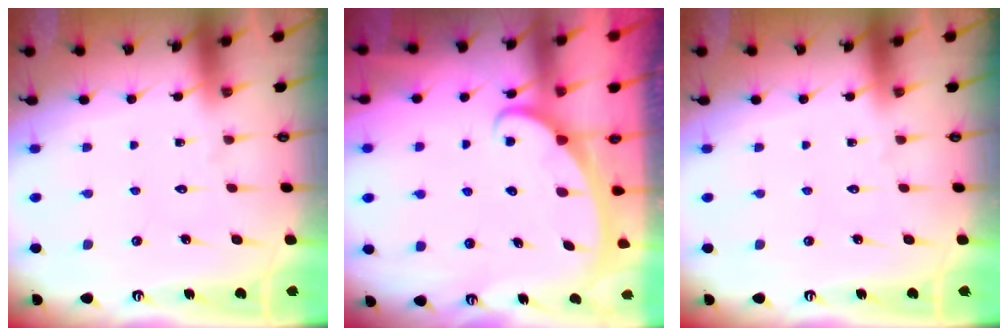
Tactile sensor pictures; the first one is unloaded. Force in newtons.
{"total": 2.5, "press": 2.5, "slide": 0.4}
{"total": 0.0}